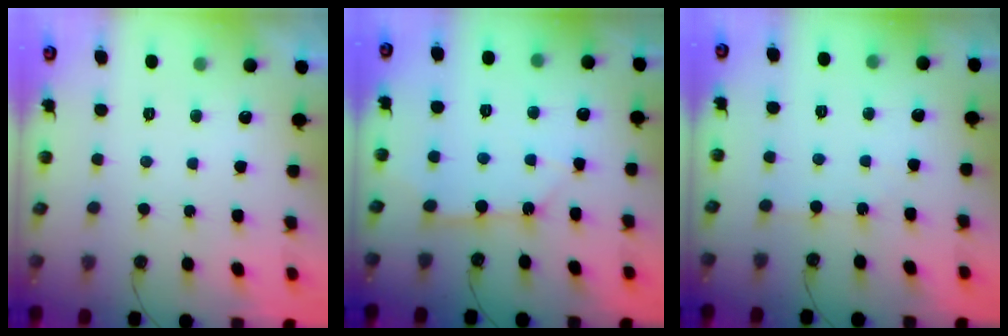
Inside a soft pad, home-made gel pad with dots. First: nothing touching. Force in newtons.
{"total": 6.1, "press": 6.0, "slide": 0.6}
{"total": 2.7, "press": 2.7, "slide": 0.4}